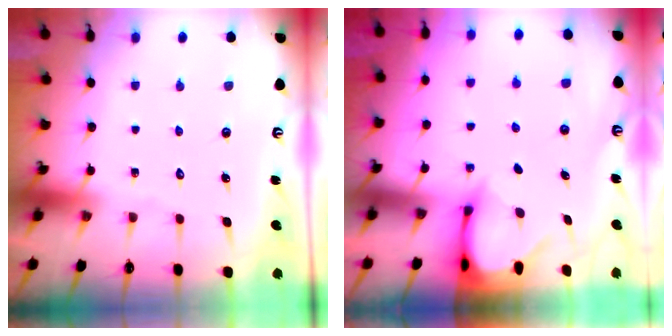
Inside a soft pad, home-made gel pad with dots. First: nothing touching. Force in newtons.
{"total": 2.9, "press": 2.9, "slide": 0.3}